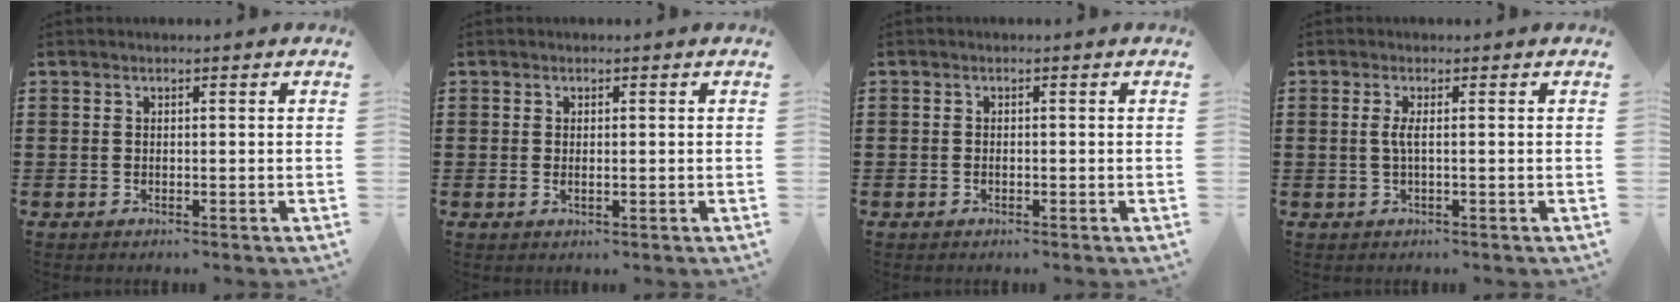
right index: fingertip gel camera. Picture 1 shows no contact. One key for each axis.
{"total": 0.9, "fx": 0.1, "fy": 0.3, "fz": 0.8, "tx": -0.016, "ty": 0.002, "tz": 0.000}
{"total": 0.6, "fx": -0.3, "fy": 0.3, "fz": 0.4, "tx": -0.010, "ty": -0.001, "tz": -0.005}
{"total": 2.4, "fx": 0.0, "fy": 0.0, "fz": 2.4, "tx": -0.054, "ty": -0.008, "tz": -0.004}